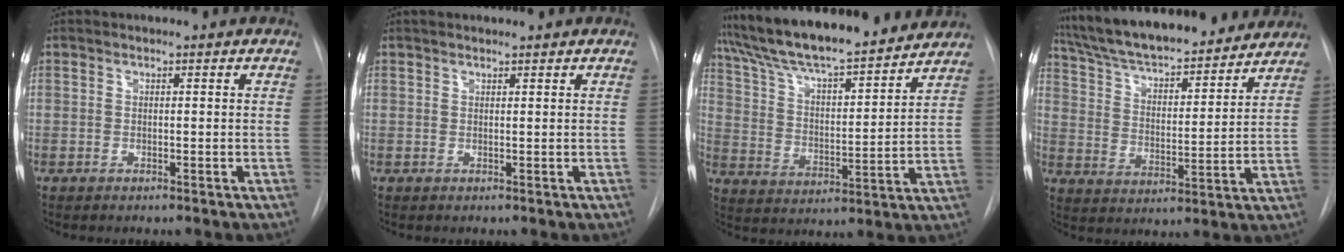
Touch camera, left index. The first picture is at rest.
{"total": 1.4, "force": [1.3, 0.1, 0.6], "torque": [-0.007, 0.016, 0.020]}
{"total": 19.1, "force": [17.4, 2.1, 7.6], "torque": [-0.132, 0.009, 0.275]}
{"total": 22.2, "force": [19.9, 4.3, 8.9], "torque": [-0.154, 0.016, 0.301]}